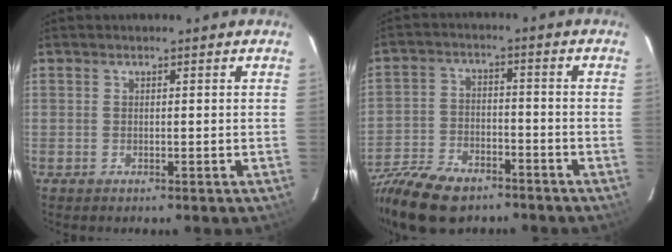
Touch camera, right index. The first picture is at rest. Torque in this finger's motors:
{"motor_torque": [1.11, -1.03, 0.45, 0.05]}